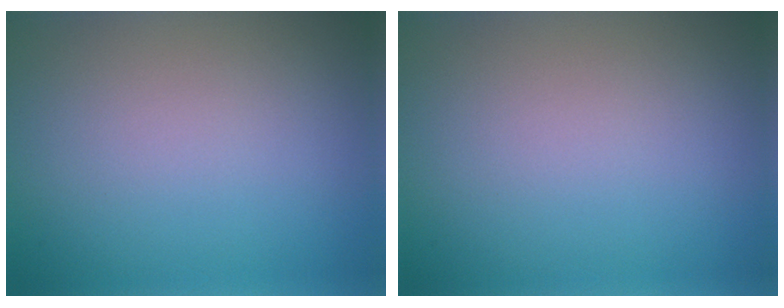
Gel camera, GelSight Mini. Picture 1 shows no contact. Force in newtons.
{"total": 0.0}